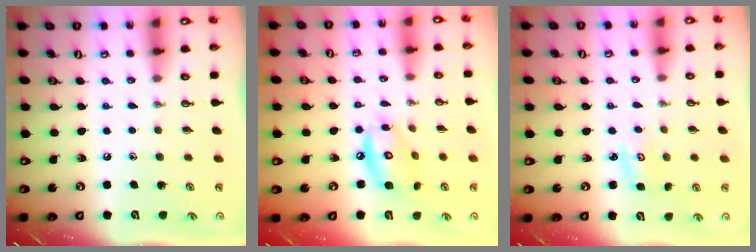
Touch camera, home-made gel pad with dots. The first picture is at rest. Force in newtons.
{"total": 11.0, "press": 11.0, "slide": 1.0}
{"total": 2.3, "press": 2.3, "slide": 0.2}